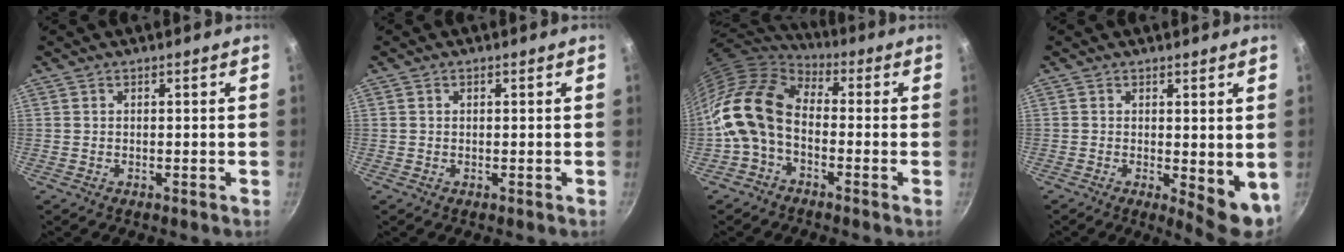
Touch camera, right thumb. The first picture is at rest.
{"total": 0.6, "force": [0.2, 0.5, 0.4], "torque": [-0.005, 0.004, 0.003]}
{"total": 14.0, "force": [-2.5, 9.3, 10.1], "torque": [-0.177, 0.037, -0.068]}
{"total": 6.8, "force": [0.1, 2.7, 6.2], "torque": [-0.070, -0.012, 0.008]}